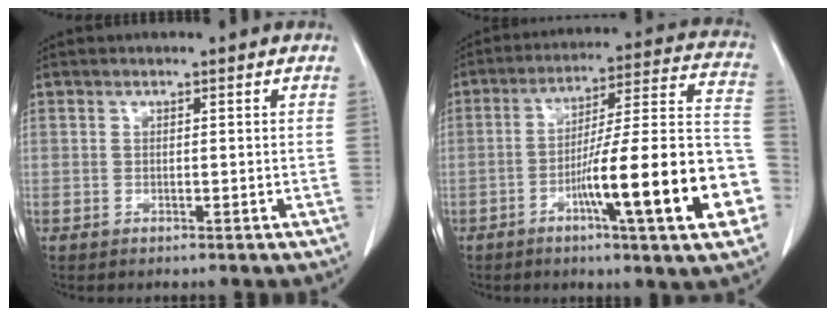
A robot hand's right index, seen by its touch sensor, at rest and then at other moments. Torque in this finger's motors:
{"motor_torque": [1.58, -0.56, 0.63, 0.16]}